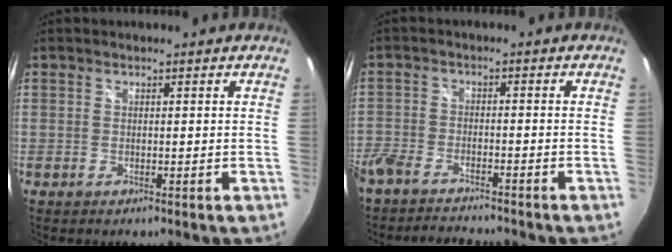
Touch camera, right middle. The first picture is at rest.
{"total": 9.4, "force": [-8.4, 2.7, 3.2], "torque": [-0.099, -0.017, -0.148]}